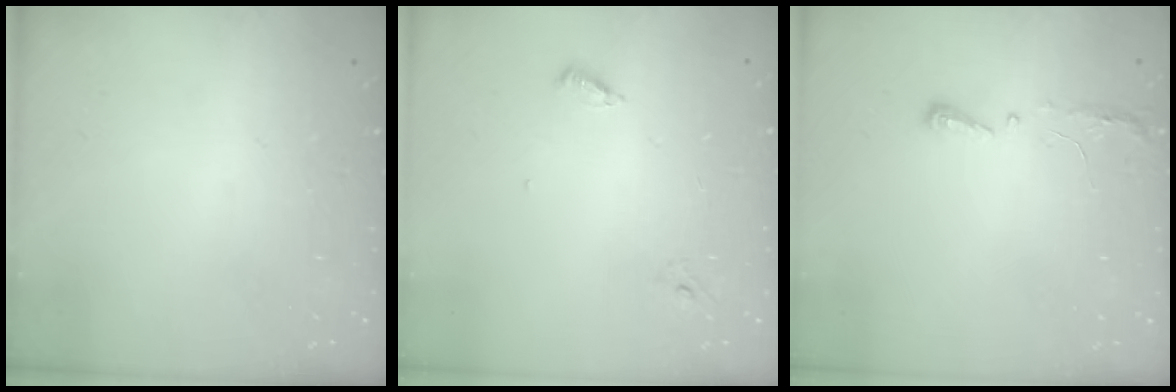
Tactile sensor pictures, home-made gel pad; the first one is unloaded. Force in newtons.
{"total": 4.6, "press": 4.6, "slide": 0.4}
{"total": 4.1, "press": 4.0, "slide": 0.6}